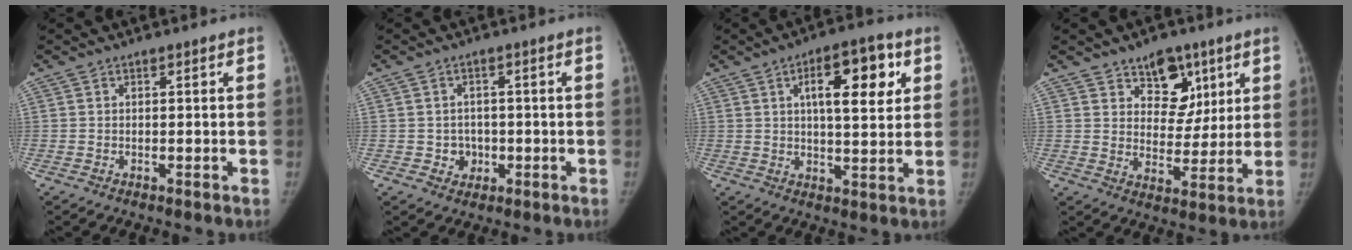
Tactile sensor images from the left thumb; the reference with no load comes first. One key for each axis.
{"total": 3.6, "fx": -1.0, "fy": 3.3, "fz": 0.9, "tx": 0.009, "ty": 0.007, "tz": -0.013}
{"total": 12.6, "fx": 4.3, "fy": 5.0, "fz": 10.8, "tx": -0.129, "ty": -0.005, "tz": 0.061}
{"total": 10.1, "fx": 5.8, "fy": 6.9, "fz": 4.5, "tx": -0.020, "ty": -0.030, "tz": 0.089}